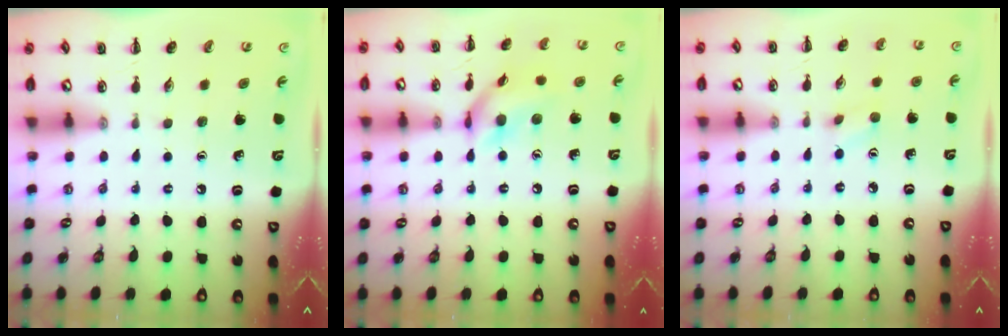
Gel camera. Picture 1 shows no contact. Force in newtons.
{"total": 11.9, "press": 11.8, "slide": 1.4}
{"total": 2.8, "press": 2.7, "slide": 0.9}